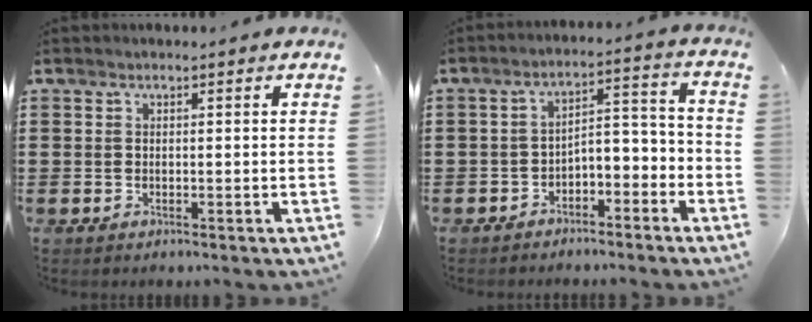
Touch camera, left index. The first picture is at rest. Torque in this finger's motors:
{"motor_torque": [0.02, 0.13, 0.25, 0.04]}